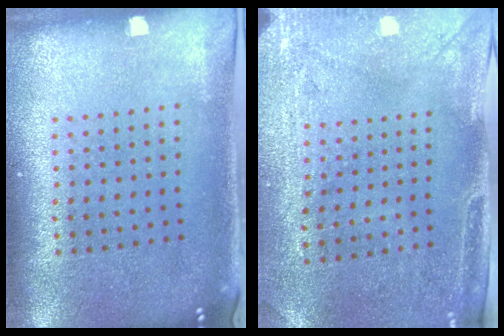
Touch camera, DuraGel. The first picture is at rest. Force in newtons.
{"total": 3.0, "press": 2.4, "slide": 1.8}